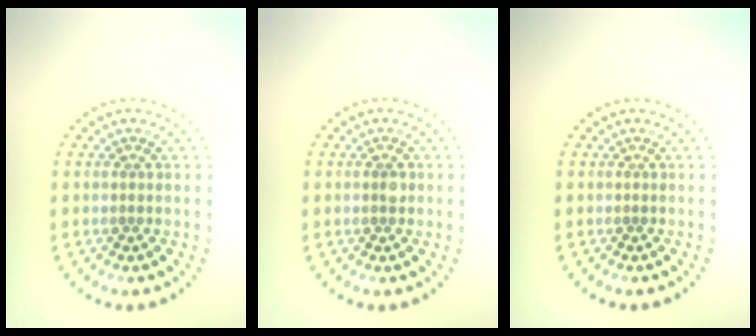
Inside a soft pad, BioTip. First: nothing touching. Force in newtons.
{"total": 1.0, "press": 1.0, "slide": 0.1}
{"total": 0.0}